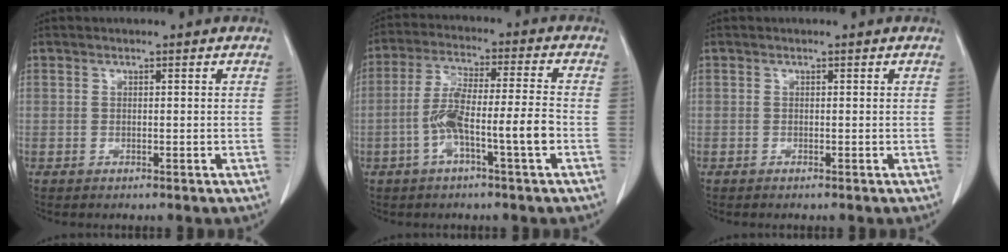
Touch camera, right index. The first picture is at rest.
{"total": 9.3, "force": [-3.1, 0.3, 8.8], "torque": [-0.171, 0.019, -0.055]}
{"total": 0.0}